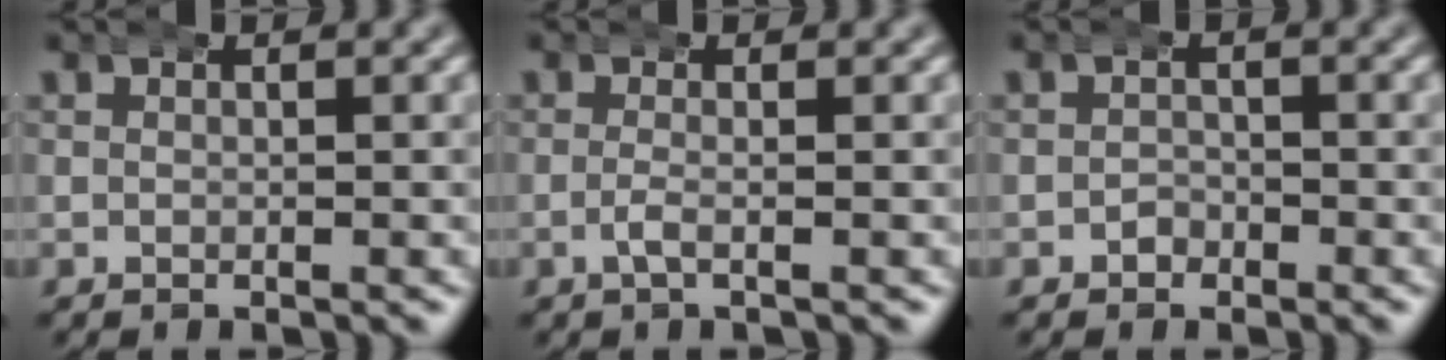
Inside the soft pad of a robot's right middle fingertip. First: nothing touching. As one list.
[{"total": 1.1, "force": [-0.6, -0.3, 0.9], "torque": [-0.028, -0.010, -0.006]}, {"total": 0.8, "force": [-0.4, 0.6, -0.3], "torque": [0.003, -0.006, -0.006]}]